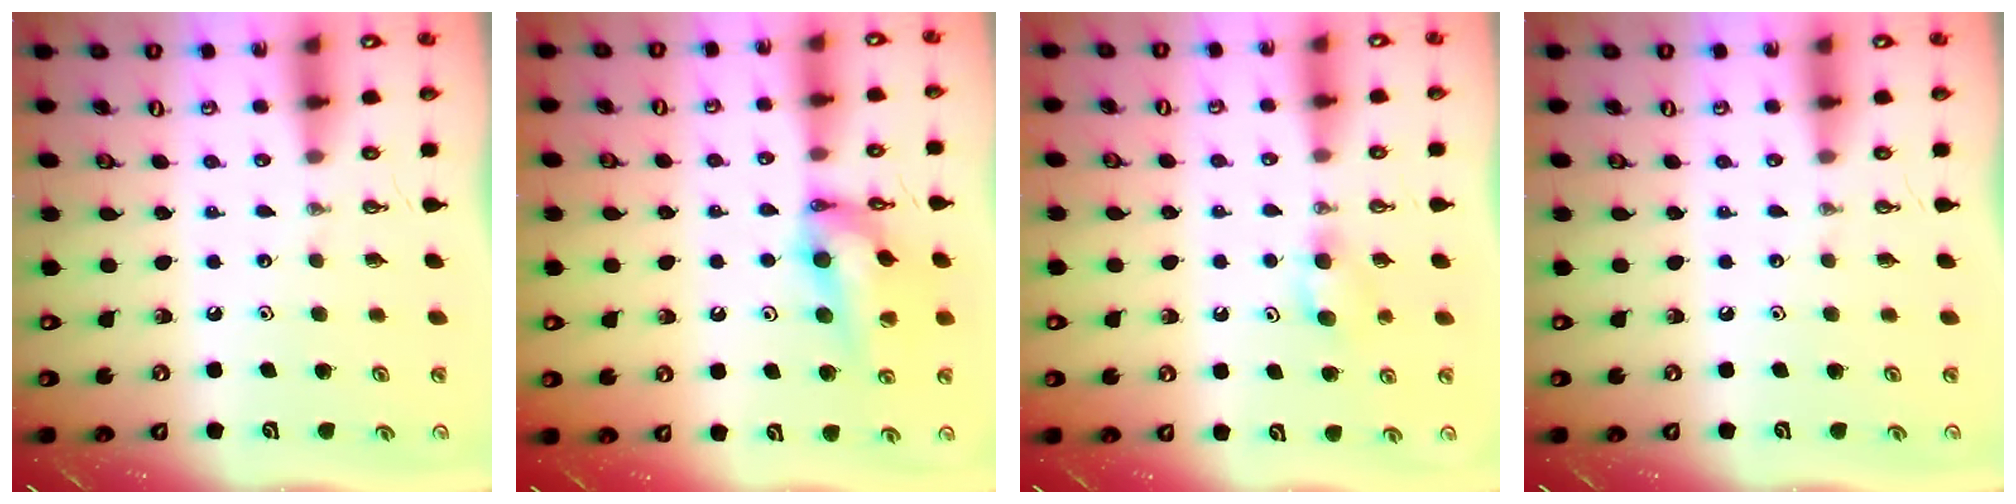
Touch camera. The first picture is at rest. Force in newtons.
{"total": 15.0, "press": 14.3, "slide": 4.5}
{"total": 4.0, "press": 3.8, "slide": 1.0}
{"total": 0.0}